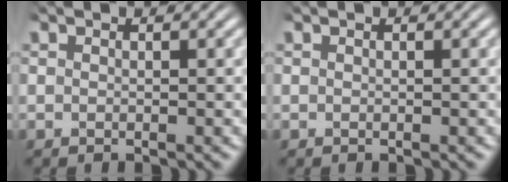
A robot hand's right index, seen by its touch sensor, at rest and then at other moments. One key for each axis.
{"total": 0.0}